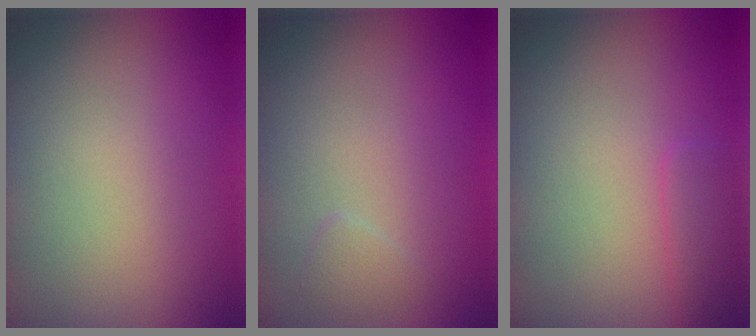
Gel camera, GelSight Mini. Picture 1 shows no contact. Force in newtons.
{"total": 0.8, "press": 0.8, "slide": 0.1}
{"total": 1.6, "press": 1.6, "slide": 0.0}